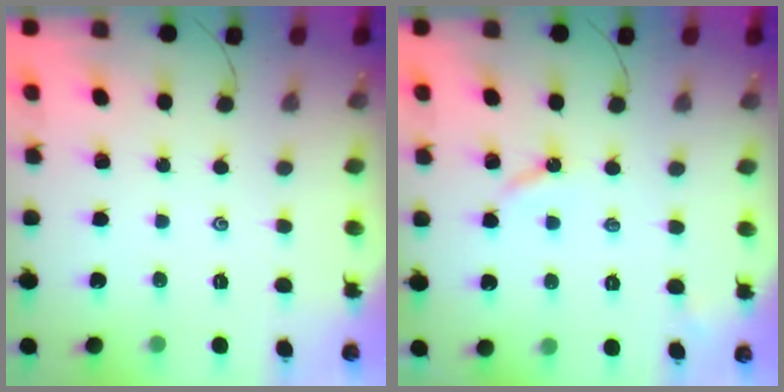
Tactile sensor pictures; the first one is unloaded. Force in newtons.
{"total": 3.6, "press": 3.5, "slide": 0.4}